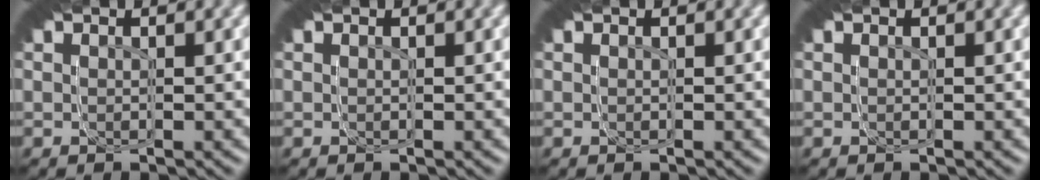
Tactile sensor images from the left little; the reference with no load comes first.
{"total": 0.0}
{"total": 0.0}
{"total": 0.0}